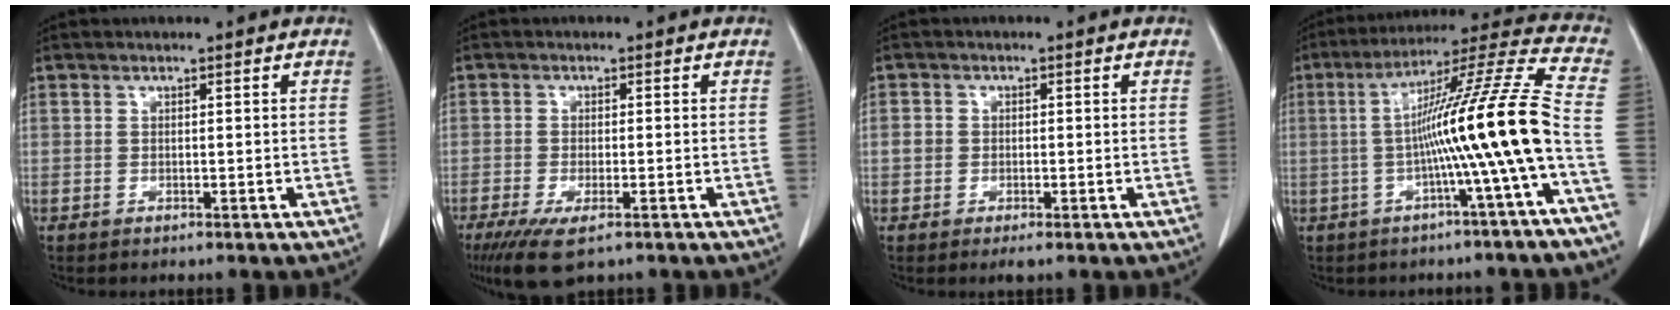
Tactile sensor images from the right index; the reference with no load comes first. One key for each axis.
{"total": 6.3, "fx": -3.9, "fy": 1.7, "fz": 4.7, "tx": -0.082, "ty": -0.016, "tz": -0.064}
{"total": 2.5, "fx": -0.6, "fy": 1.9, "fz": 1.5, "tx": -0.028, "ty": 0.005, "tz": -0.006}
{"total": 15.7, "fx": -2.9, "fy": -2.5, "fz": 15.2, "tx": -0.234, "ty": 0.015, "tz": -0.056}